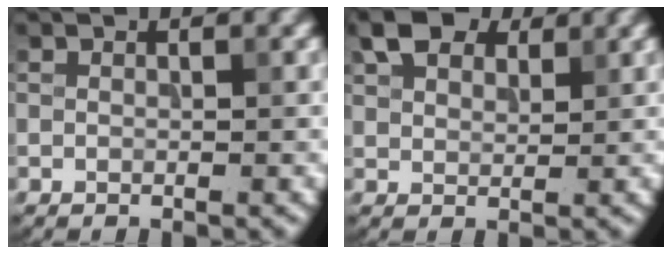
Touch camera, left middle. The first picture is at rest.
{"total": 4.8, "force": [3.0, 2.8, 2.6], "torque": [-0.054, 0.010, 0.053]}